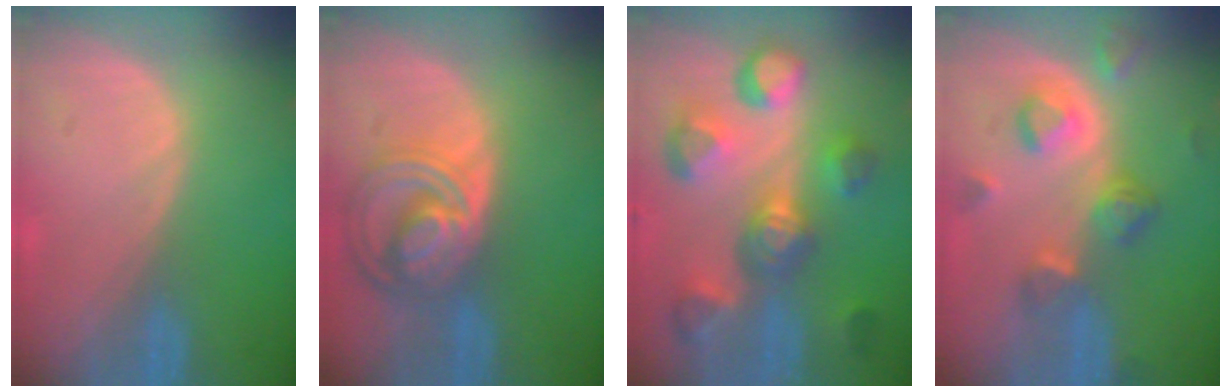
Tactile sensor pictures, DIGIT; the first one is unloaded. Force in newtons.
{"total": 8.7, "press": 7.5, "slide": 4.3}
{"total": 11.1, "press": 10.1, "slide": 4.7}
{"total": 7.3, "press": 6.9, "slide": 2.5}